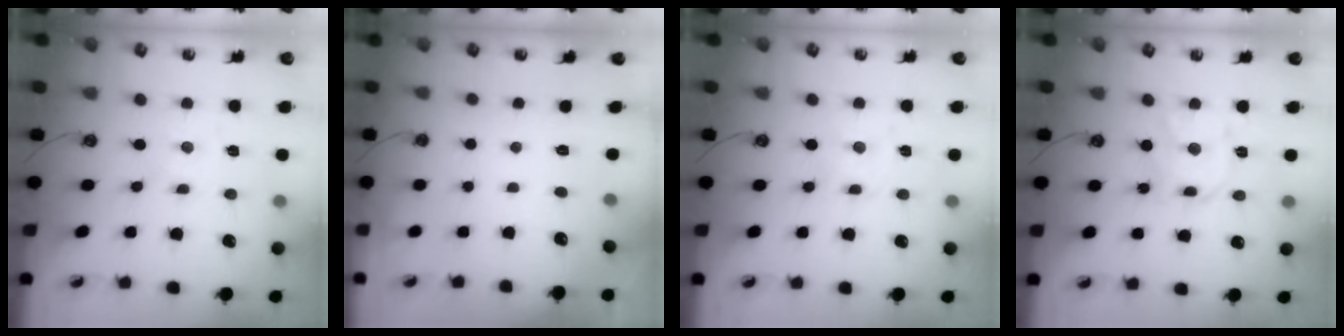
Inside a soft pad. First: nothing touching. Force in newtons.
{"total": 0.0}
{"total": 1.0, "press": 1.0, "slide": 0.2}
{"total": 12.6, "press": 12.5, "slide": 0.9}